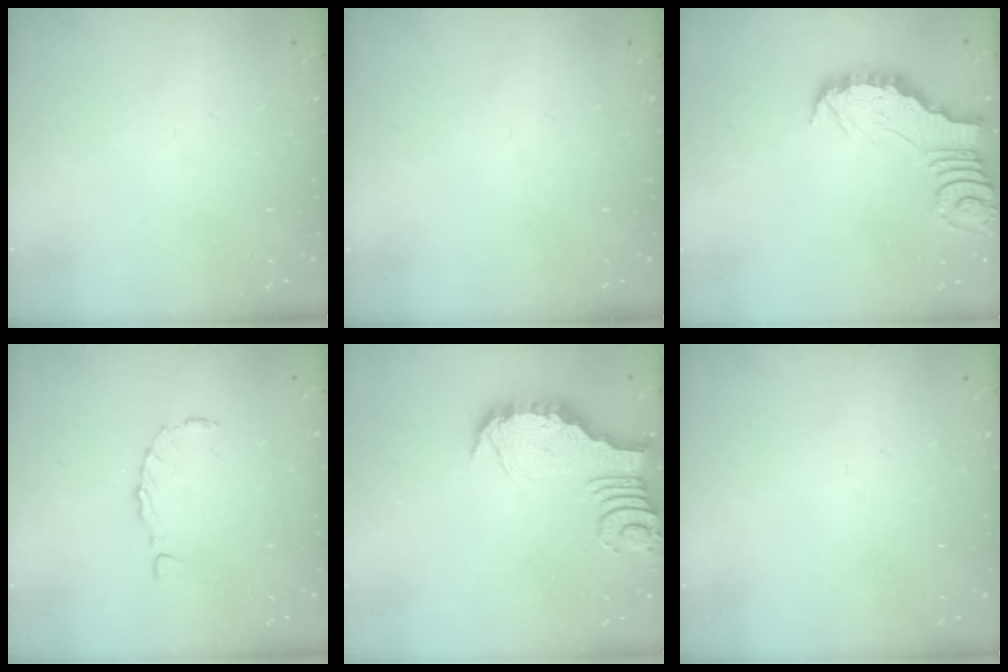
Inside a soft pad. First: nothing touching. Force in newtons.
{"total": 0.0}
{"total": 3.1, "press": 3.0, "slide": 0.4}
{"total": 1.5, "press": 1.4, "slide": 0.3}
{"total": 3.4, "press": 3.4, "slide": 0.1}
{"total": 0.0}